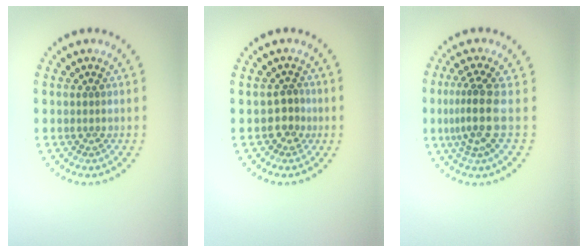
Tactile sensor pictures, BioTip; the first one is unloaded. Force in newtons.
{"total": 1.8, "press": 1.6, "slide": 0.9}
{"total": 3.3, "press": 2.5, "slide": 2.3}